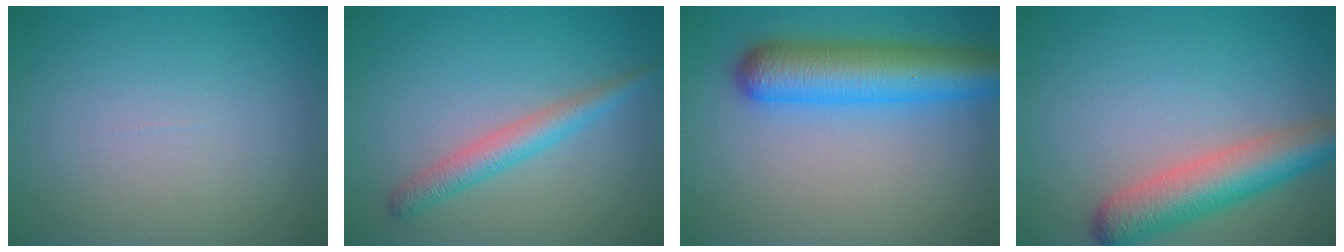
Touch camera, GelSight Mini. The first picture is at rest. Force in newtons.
{"total": 2.8, "press": 2.8, "slide": 0.0}
{"total": 7.5, "press": 7.5, "slide": 0.2}
{"total": 5.8, "press": 5.8, "slide": 0.2}